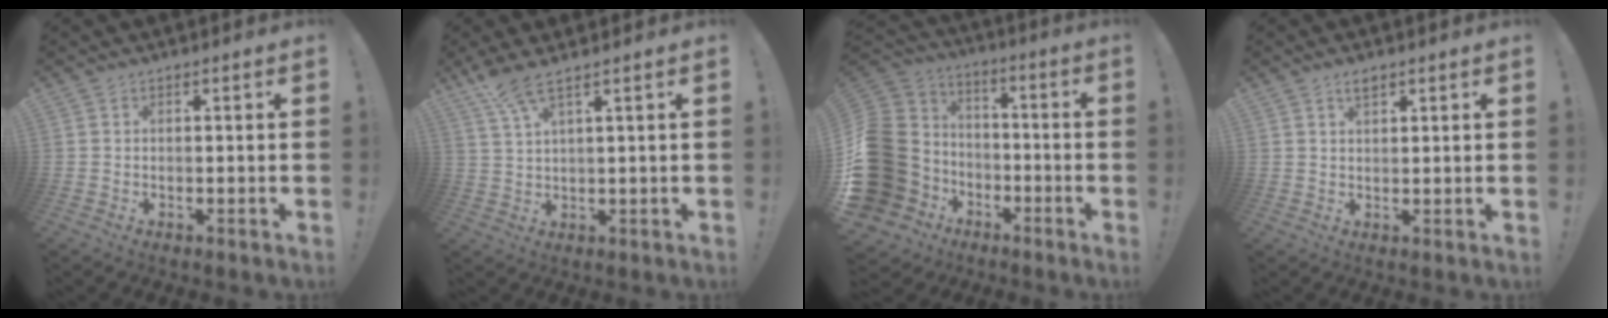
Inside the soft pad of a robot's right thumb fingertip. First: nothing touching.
{"total": 5.8, "force": [4.3, 0.3, 3.9], "torque": [-0.083, -0.016, 0.077]}
{"total": 24.8, "force": [-5.5, 20.0, 13.6], "torque": [-0.247, 0.022, -0.030]}
{"total": 2.5, "force": [1.8, 1.1, 1.5], "torque": [-0.024, -0.004, 0.030]}